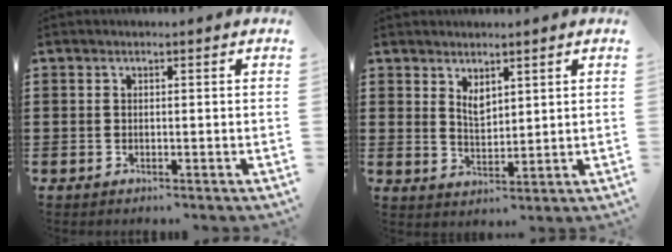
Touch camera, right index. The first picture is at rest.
{"total": 2.7, "force": [2.0, 1.3, 1.4], "torque": [-0.024, 0.000, 0.035]}